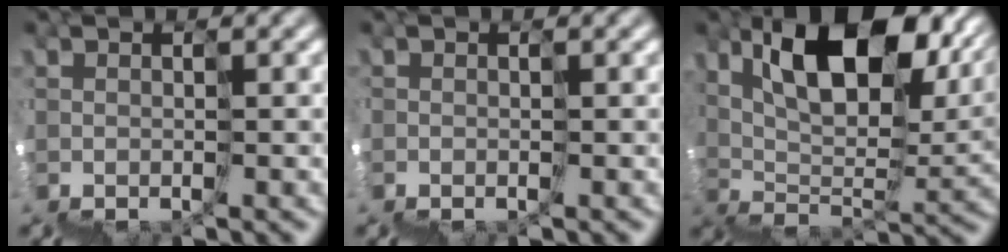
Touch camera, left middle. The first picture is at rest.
{"total": 0.7, "force": [-0.4, 0.3, 0.5], "torque": [-0.008, -0.003, -0.009]}
{"total": 10.8, "force": [7.7, 4.0, 6.5], "torque": [-0.094, 0.027, 0.133]}